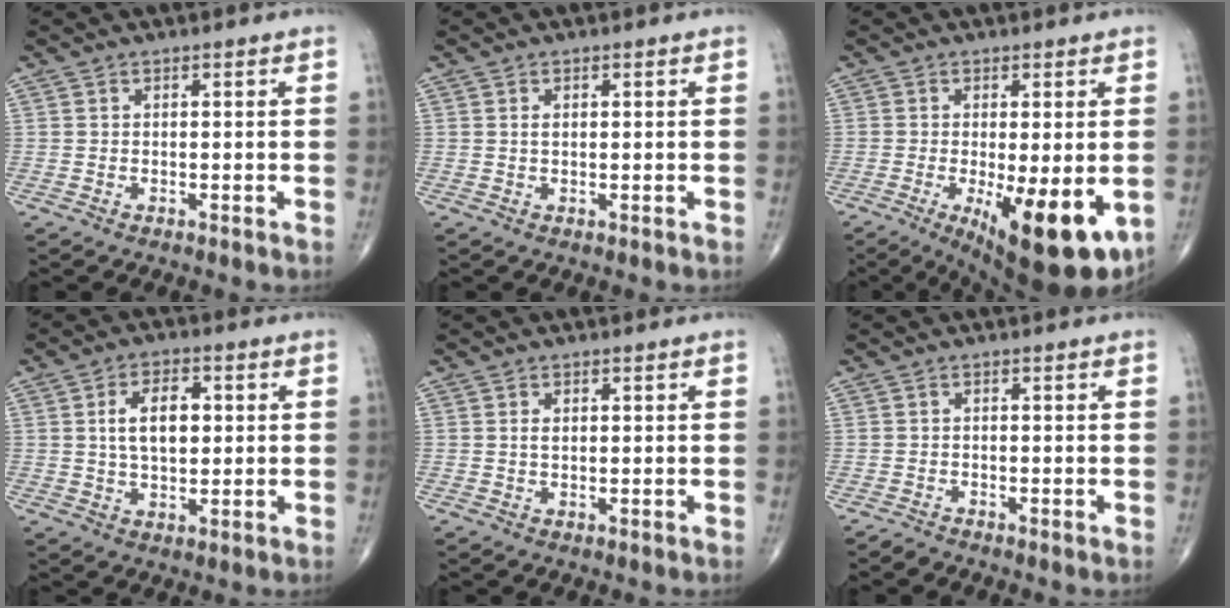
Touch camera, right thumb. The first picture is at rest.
{"total": 1.0, "force": [0.2, 0.6, 0.8], "torque": [-0.014, 0.004, 0.005]}
{"total": 14.9, "force": [-4.4, 4.9, 13.4], "torque": [-0.171, -0.024, -0.051]}
{"total": 8.2, "force": [1.3, 4.7, 6.6], "torque": [-0.100, 0.005, 0.022]}
{"total": 1.4, "force": [0.3, 0.9, 1.1], "torque": [-0.017, 0.002, 0.005]}
{"total": 0.9, "force": [-0.9, 0.1, 0.0], "torque": [-0.001, -0.005, -0.023]}